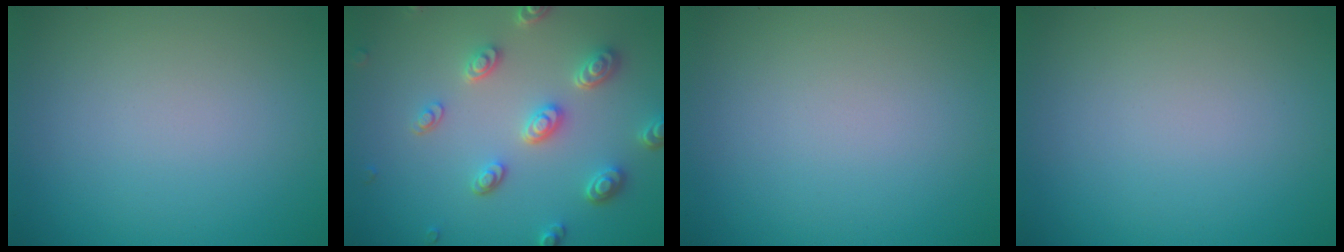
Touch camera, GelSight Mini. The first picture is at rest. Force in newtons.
{"total": 4.5, "press": 3.6, "slide": 2.7}
{"total": 0.0}
{"total": 0.0}